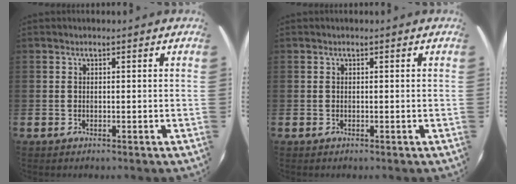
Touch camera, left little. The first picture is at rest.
{"total": 0.0}